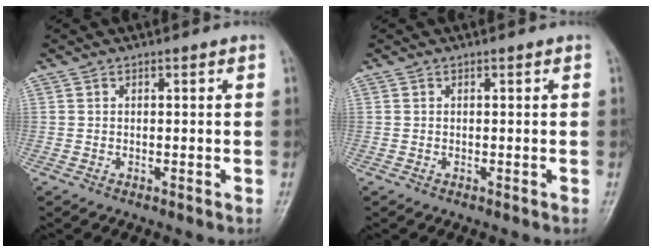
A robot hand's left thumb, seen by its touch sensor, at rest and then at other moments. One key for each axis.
{"total": 0.0}